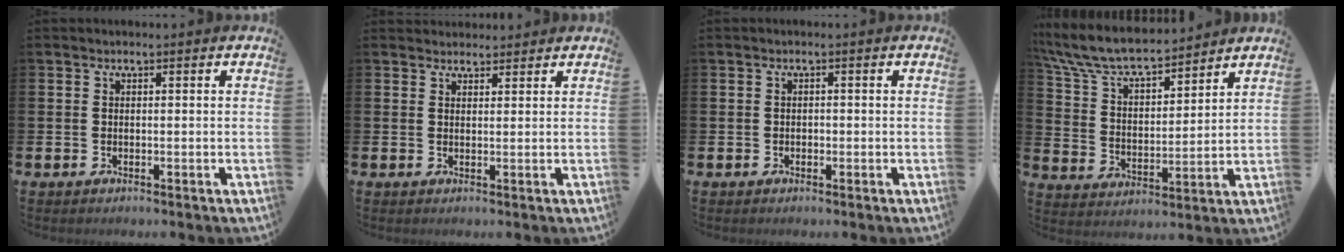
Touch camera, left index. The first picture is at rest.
{"total": 1.9, "force": [1.8, 0.6, -0.3], "torque": [0.010, -0.007, 0.032]}
{"total": 0.6, "force": [-0.3, 0.5, 0.0], "torque": [-0.002, 0.004, -0.008]}
{"total": 8.5, "force": [7.9, 1.7, 2.8], "torque": [-0.092, -0.050, 0.139]}